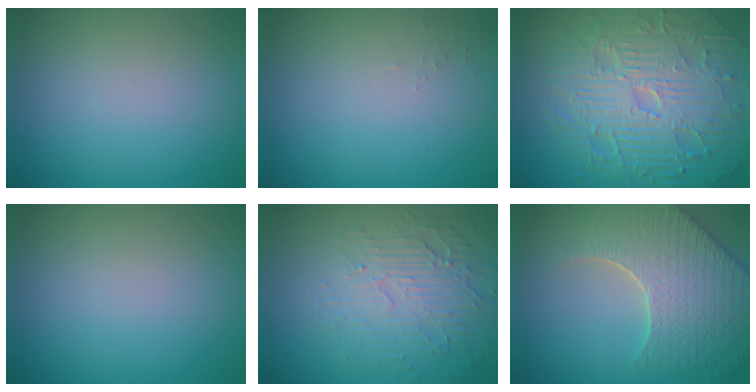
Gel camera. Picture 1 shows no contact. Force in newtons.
{"total": 0.5, "press": 0.5, "slide": 0.2}
{"total": 11.6, "press": 7.5, "slide": 8.9}
{"total": 0.0}
{"total": 4.7, "press": 3.2, "slide": 3.5}
{"total": 7.7, "press": 6.1, "slide": 4.6}